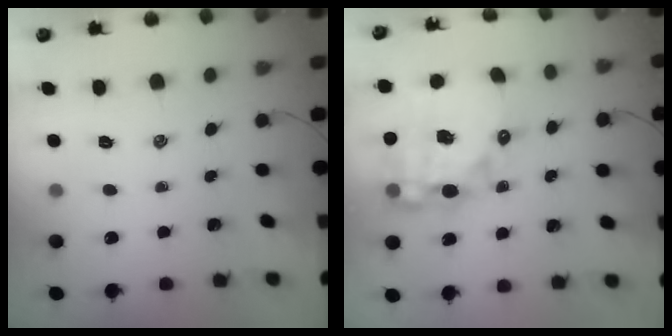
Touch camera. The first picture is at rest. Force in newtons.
{"total": 17.1, "press": 16.6, "slide": 3.9}